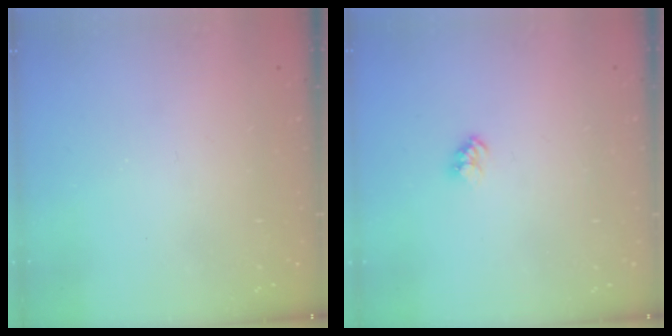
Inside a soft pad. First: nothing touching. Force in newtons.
{"total": 2.3, "press": 2.3, "slide": 0.3}